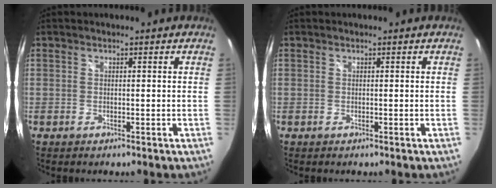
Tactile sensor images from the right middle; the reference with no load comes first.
{"total": 0.0}